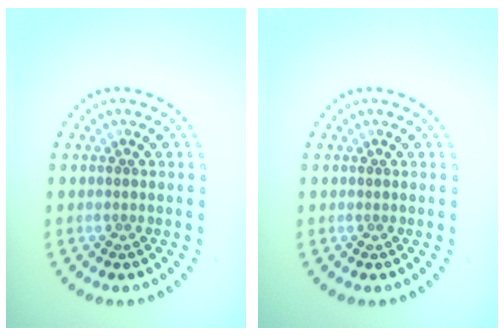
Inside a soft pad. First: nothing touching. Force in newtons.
{"total": 0.0}